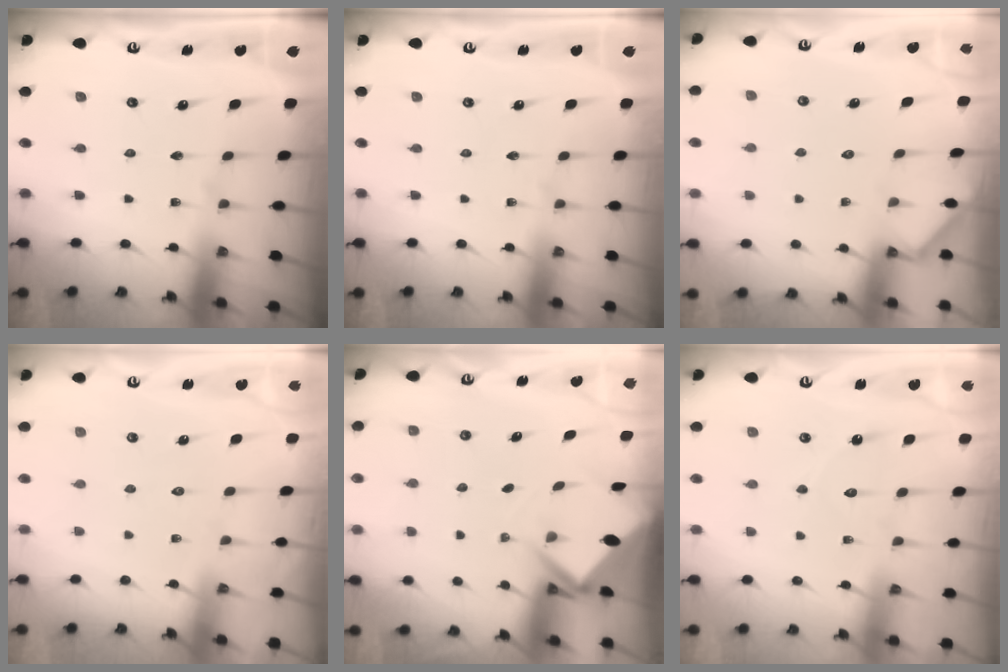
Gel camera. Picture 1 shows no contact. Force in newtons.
{"total": 0.0}
{"total": 3.1, "press": 3.1, "slide": 0.4}
{"total": 4.0, "press": 3.9, "slide": 0.5}
{"total": 3.1, "press": 3.1, "slide": 0.0}
{"total": 5.1, "press": 5.0, "slide": 0.6}